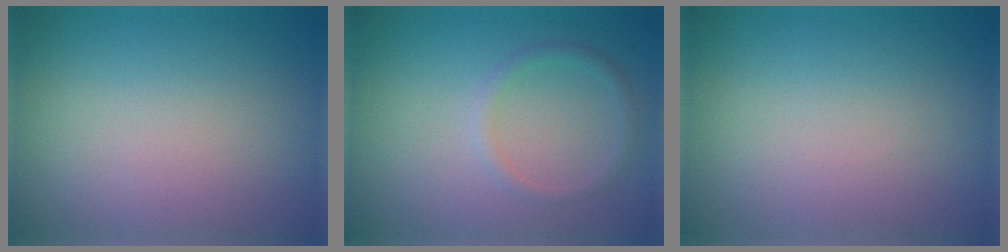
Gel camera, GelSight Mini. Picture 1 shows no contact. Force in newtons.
{"total": 1.2, "press": 1.2, "slide": 0.2}
{"total": 0.0}